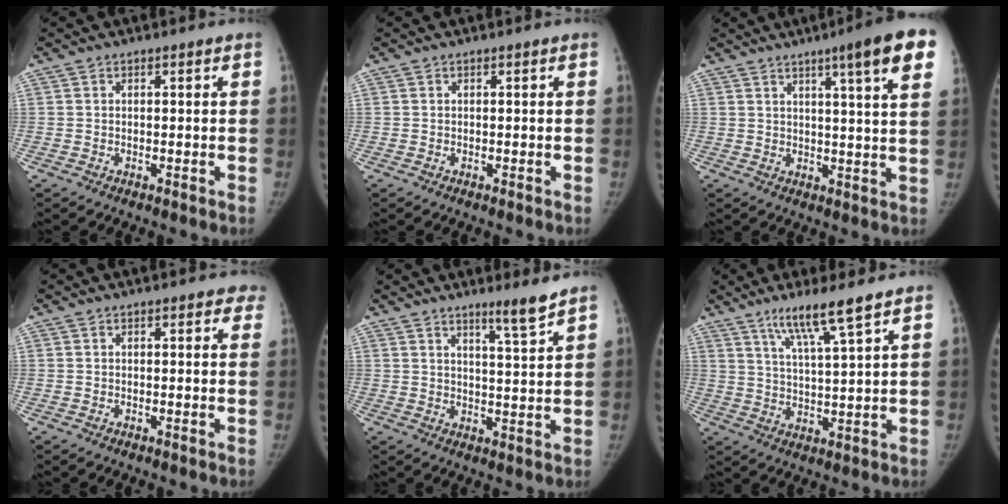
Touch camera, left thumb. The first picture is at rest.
{"total": 0.0}
{"total": 13.6, "force": [7.4, 1.0, 11.3], "torque": [-0.144, -0.026, 0.086]}
{"total": 2.7, "force": [1.9, 1.2, 1.5], "torque": [0.006, -0.001, 0.012]}
{"total": 5.4, "force": [4.3, -0.5, 3.3], "torque": [-0.050, -0.042, 0.070]}
{"total": 9.0, "force": [6.0, 0.0, 6.6], "torque": [-0.121, -0.034, 0.112]}